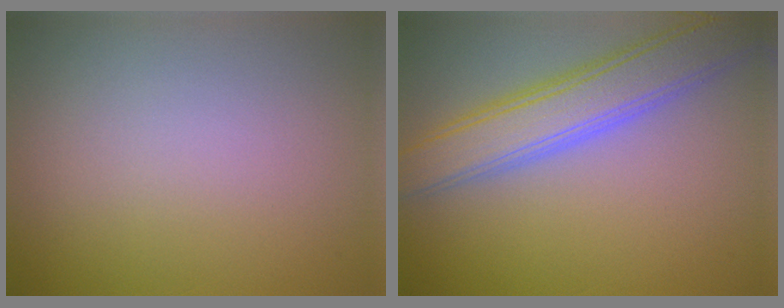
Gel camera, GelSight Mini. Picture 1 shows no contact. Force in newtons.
{"total": 6.0, "press": 6.0, "slide": 0.4}